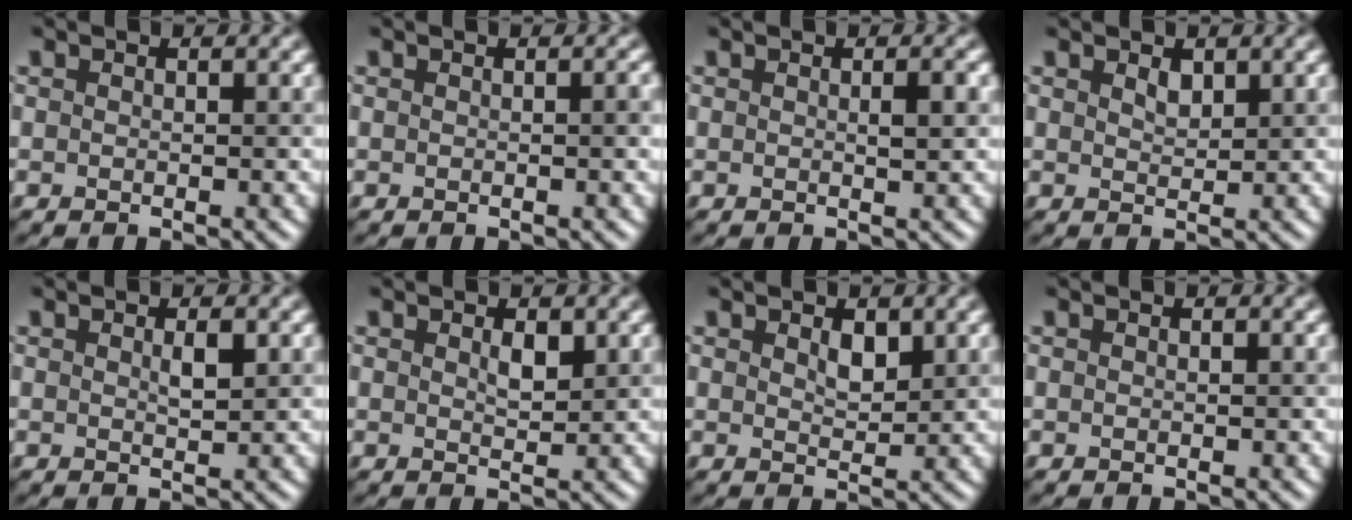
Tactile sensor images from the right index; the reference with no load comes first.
{"total": 0.9, "force": [0.0, 0.1, 0.9], "torque": [-0.012, 0.002, 0.000]}
{"total": 1.2, "force": [0.2, 0.2, 1.2], "torque": [-0.018, 0.001, 0.002]}
{"total": 1.2, "force": [0.8, 0.6, 0.6], "torque": [-0.012, -0.001, 0.017]}
{"total": 1.2, "force": [0.5, 0.3, 1.1], "torque": [-0.021, -0.002, 0.009]}
{"total": 1.4, "force": [0.7, 0.6, 1.1], "torque": [-0.021, -0.003, 0.015]}
{"total": 1.7, "force": [0.9, 0.9, 1.1], "torque": [-0.020, -0.003, 0.019]}
{"total": 0.0}